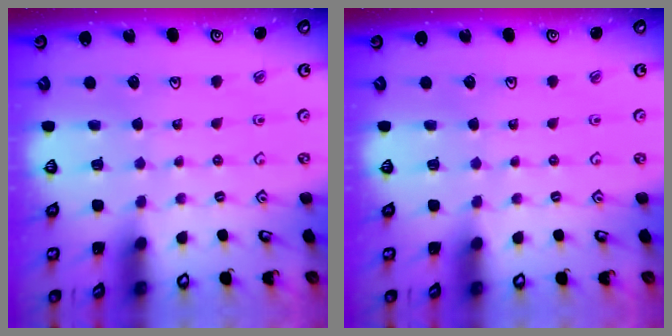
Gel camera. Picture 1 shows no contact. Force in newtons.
{"total": 0.0}